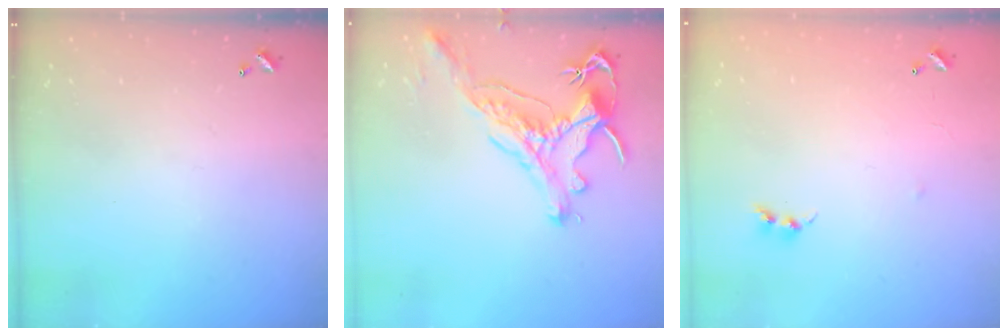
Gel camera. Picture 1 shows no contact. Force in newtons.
{"total": 1.2, "press": 0.9, "slide": 0.9}
{"total": 6.7, "press": 6.7, "slide": 0.3}